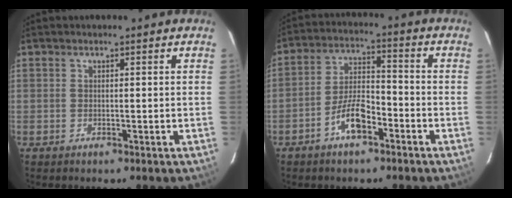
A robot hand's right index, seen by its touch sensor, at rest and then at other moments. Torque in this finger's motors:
{"motor_torque": [1.08, -0.40, 0.37, 0.09]}